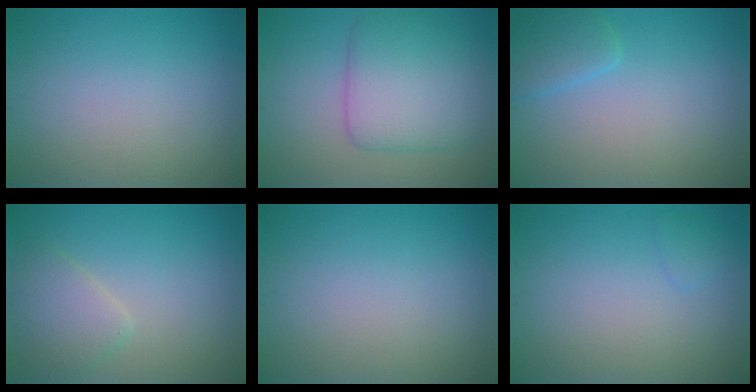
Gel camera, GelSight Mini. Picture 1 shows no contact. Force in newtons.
{"total": 6.3, "press": 6.3, "slide": 0.1}
{"total": 2.3, "press": 2.3, "slide": 0.1}
{"total": 3.0, "press": 3.0, "slide": 0.2}
{"total": 0.0}
{"total": 0.8, "press": 0.8, "slide": 0.0}